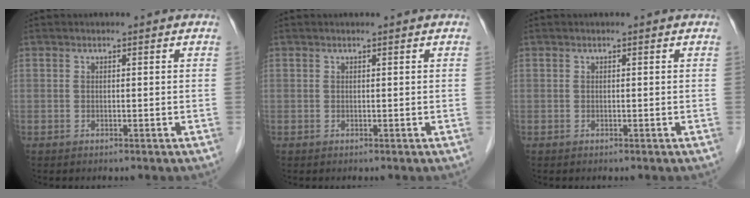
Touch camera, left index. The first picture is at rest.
{"total": 0.0}
{"total": 0.0}